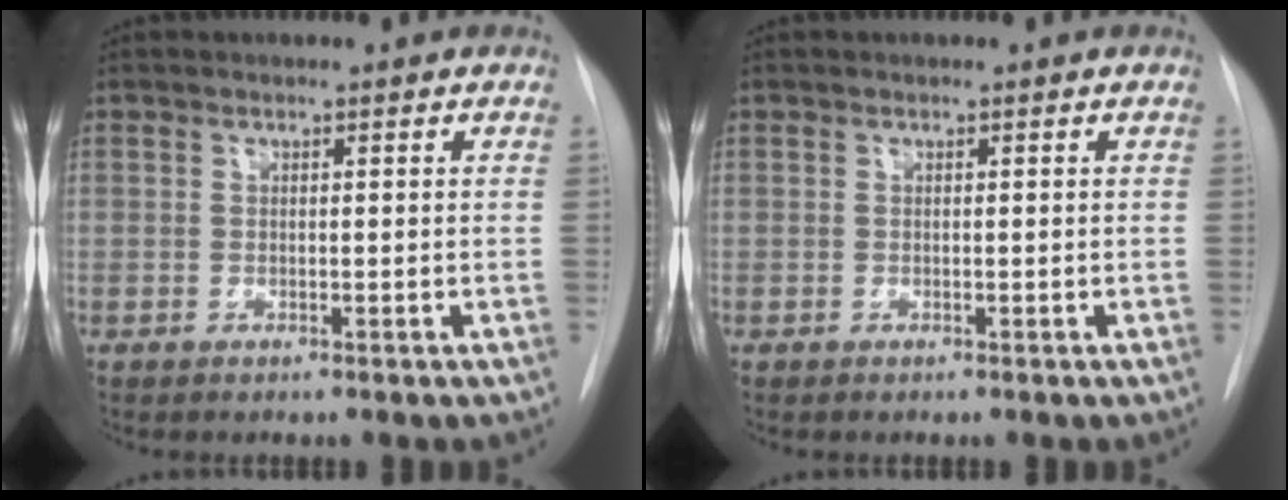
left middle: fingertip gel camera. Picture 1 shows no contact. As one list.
[{"total": 0.0}]